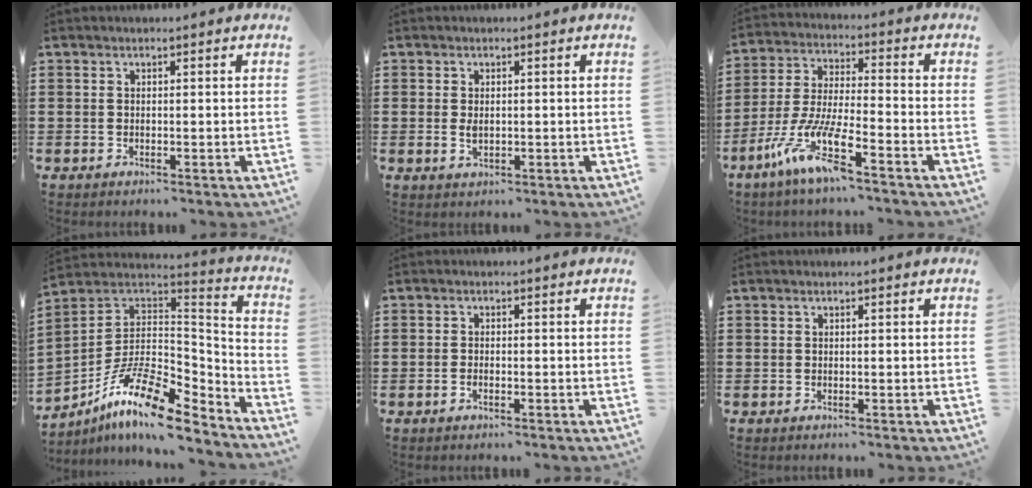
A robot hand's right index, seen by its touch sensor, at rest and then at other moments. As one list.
[{"total": 1.8, "force": [0.1, 0.9, 1.6], "torque": [-0.032, 0.001, 0.001]}, {"total": 10.7, "force": [-7.4, 0.8, 7.7], "torque": [-0.193, -0.020, -0.154]}, {"total": 15.3, "force": [-9.6, 4.6, 10.9], "torque": [-0.217, 0.013, -0.175]}, {"total": 0.6, "force": [-0.4, 0.2, 0.4], "torque": [-0.009, -0.004, -0.007]}, {"total": 0.0}]